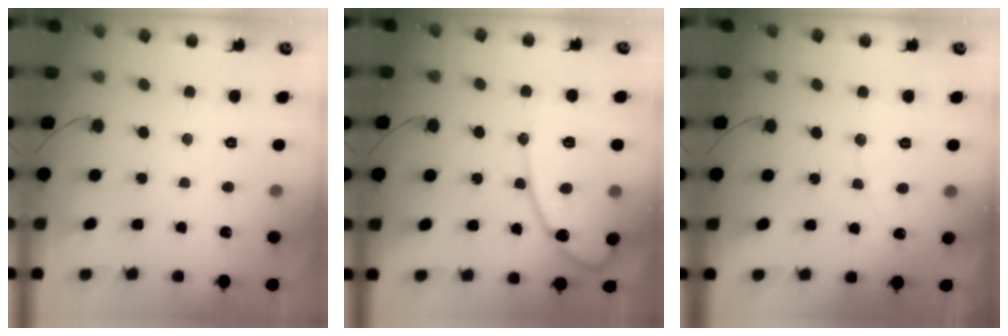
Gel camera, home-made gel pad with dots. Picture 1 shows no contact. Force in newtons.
{"total": 13.2, "press": 13.2, "slide": 0.9}
{"total": 3.8, "press": 3.8, "slide": 0.2}